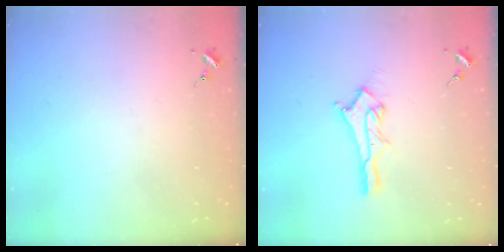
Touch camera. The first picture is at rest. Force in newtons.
{"total": 11.8, "press": 11.8, "slide": 0.6}